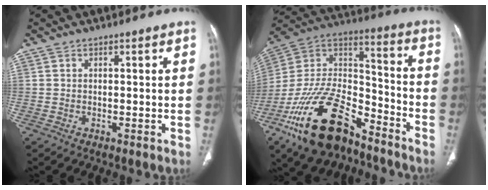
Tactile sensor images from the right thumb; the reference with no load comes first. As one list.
[{"total": 25.6, "force": [-16.2, 12.1, 15.7], "torque": [-0.307, 0.068, -0.289]}]